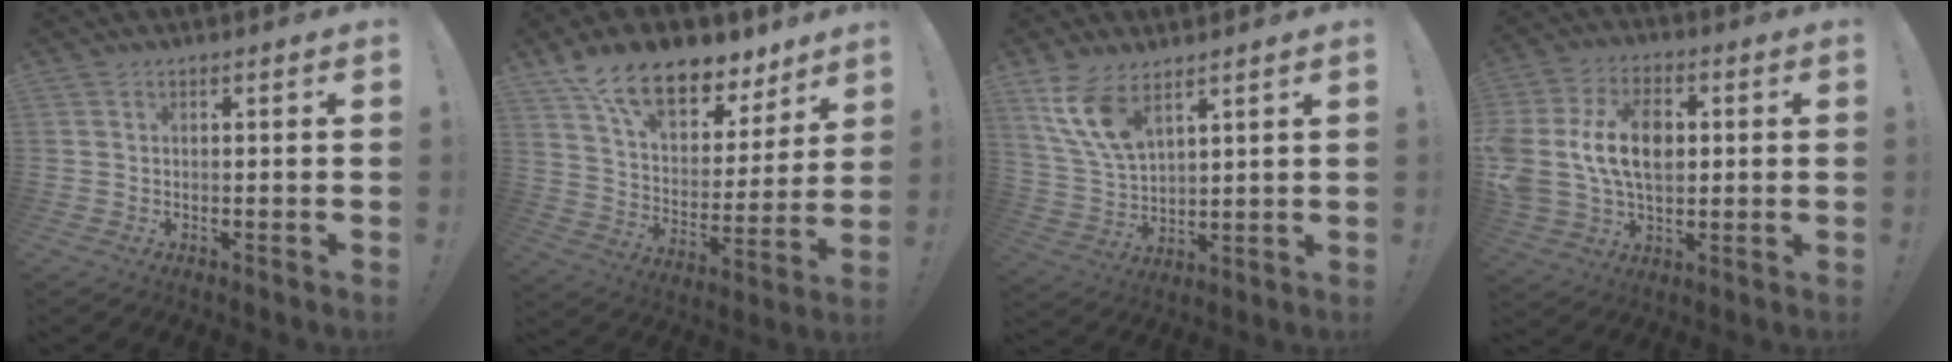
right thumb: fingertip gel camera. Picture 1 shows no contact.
{"total": 17.4, "force": [12.6, 8.2, 8.8], "torque": [-0.147, -0.088, 0.225]}
{"total": 11.6, "force": [7.6, 4.9, 7.3], "torque": [-0.150, -0.036, 0.147]}
{"total": 16.4, "force": [1.8, 11.3, 11.7], "torque": [-0.216, 0.003, 0.035]}